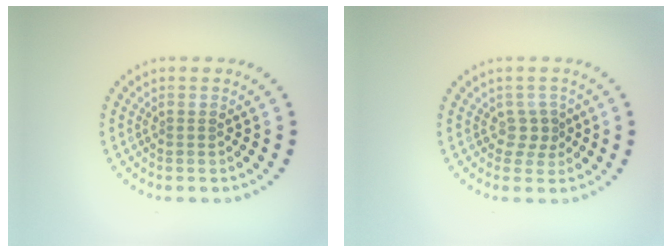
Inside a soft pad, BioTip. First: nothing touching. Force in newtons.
{"total": 1.5, "press": 1.3, "slide": 0.9}